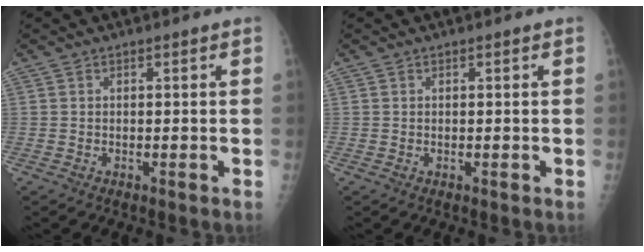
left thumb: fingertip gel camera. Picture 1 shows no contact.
{"total": 0.6, "force": [0.4, 0.2, 0.4], "torque": [-0.005, -0.001, 0.006]}